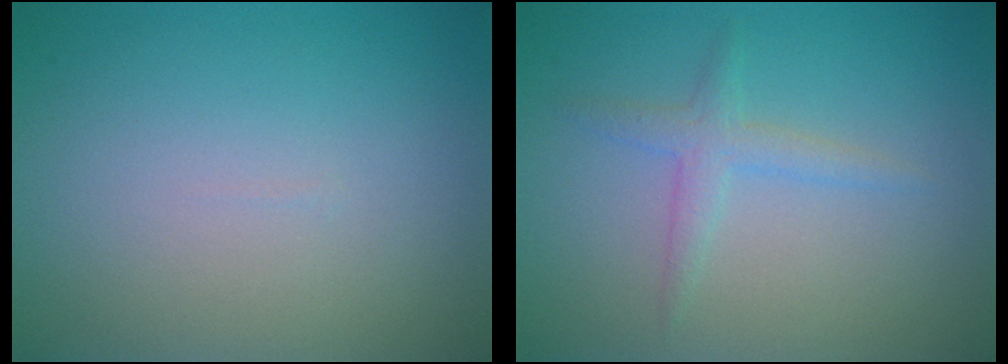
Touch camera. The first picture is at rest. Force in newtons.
{"total": 1.8, "press": 1.8, "slide": 0.1}